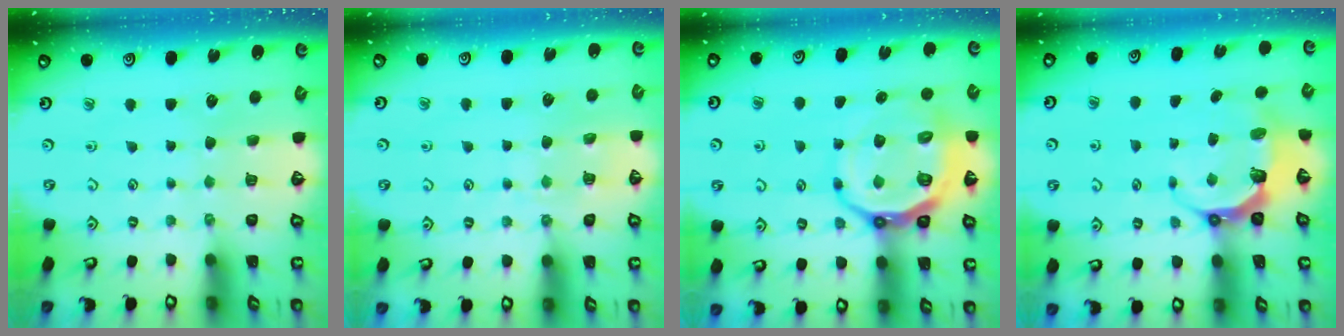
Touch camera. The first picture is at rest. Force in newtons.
{"total": 6.0, "press": 5.9, "slide": 0.7}
{"total": 16.4, "press": 15.9, "slide": 3.8}
{"total": 7.3, "press": 6.5, "slide": 3.4}